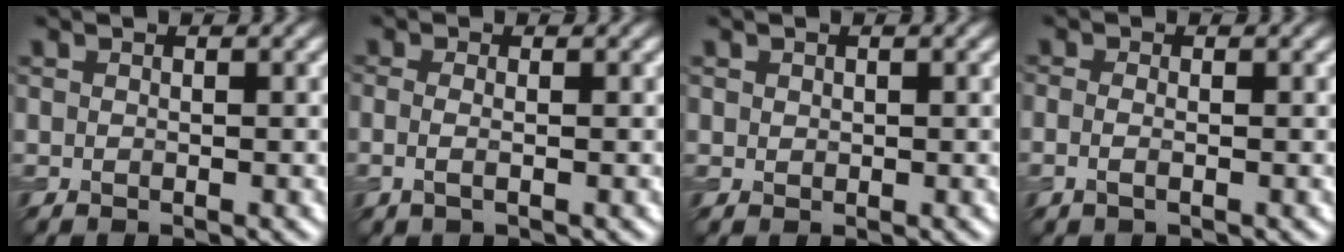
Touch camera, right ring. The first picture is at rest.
{"total": 1.5, "force": [-0.3, 0.5, 1.3], "torque": [-0.029, -0.006, -0.010]}
{"total": 0.6, "force": [0.3, 0.5, 0.1], "torque": [0.002, -0.002, 0.006]}
{"total": 1.2, "force": [-0.3, 0.5, 1.1], "torque": [-0.026, -0.005, -0.011]}